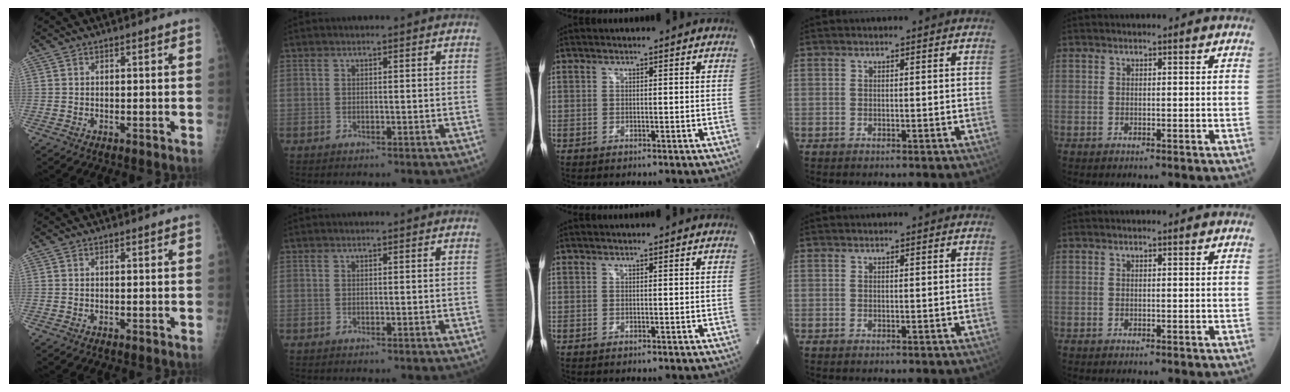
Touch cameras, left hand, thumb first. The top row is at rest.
{}